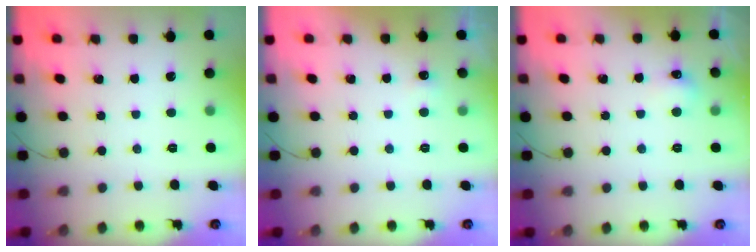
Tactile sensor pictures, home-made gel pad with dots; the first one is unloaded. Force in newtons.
{"total": 11.2, "press": 2.2, "slide": 11.0}
{"total": 4.9, "press": 4.8, "slide": 0.9}